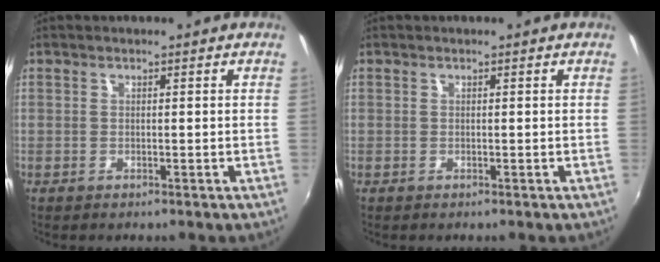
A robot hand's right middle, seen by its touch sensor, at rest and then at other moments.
{"total": 0.0}